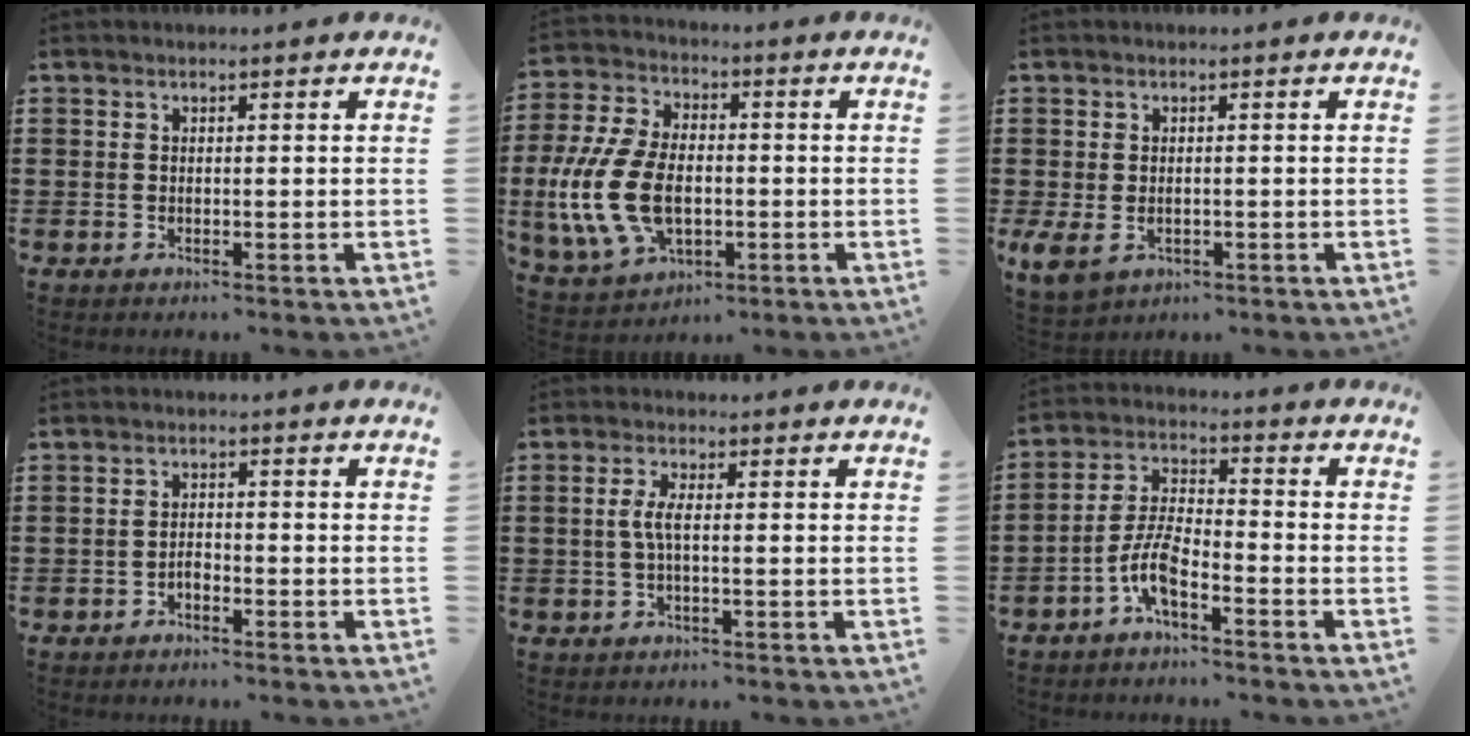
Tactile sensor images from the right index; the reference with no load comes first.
{"total": 12.9, "force": [-2.1, 7.8, 10.0], "torque": [-0.244, -0.004, -0.039]}
{"total": 2.3, "force": [-0.6, 1.4, 1.7], "torque": [-0.049, -0.004, -0.017]}
{"total": 1.5, "force": [-1.0, 0.6, 0.8], "torque": [-0.018, 0.001, -0.021]}
{"total": 3.1, "force": [-0.3, 0.6, 3.0], "torque": [-0.070, -0.003, -0.012]}
{"total": 6.5, "force": [-3.9, 1.9, 4.8], "torque": [-0.125, -0.008, -0.083]}